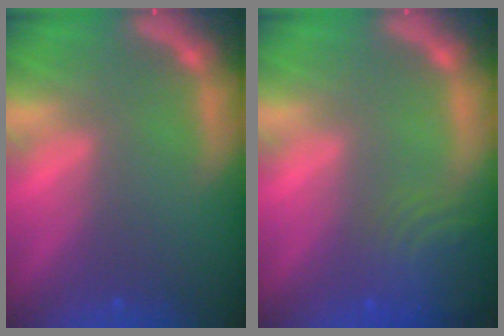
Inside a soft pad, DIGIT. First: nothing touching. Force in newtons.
{"total": 6.1}